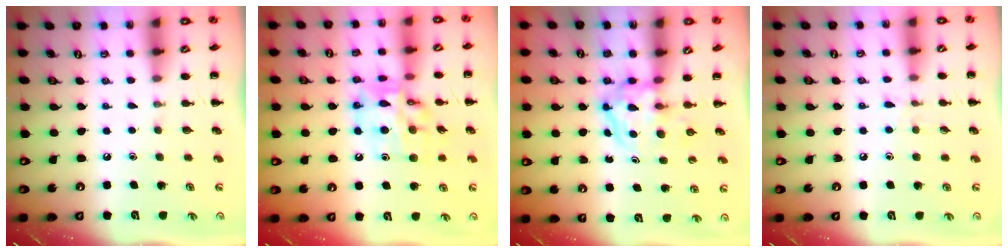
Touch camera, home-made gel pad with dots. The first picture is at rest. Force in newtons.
{"total": 14.6, "press": 14.3, "slide": 3.2}
{"total": 3.9, "press": 3.9, "slide": 0.4}
{"total": 5.8, "press": 5.3, "slide": 2.3}